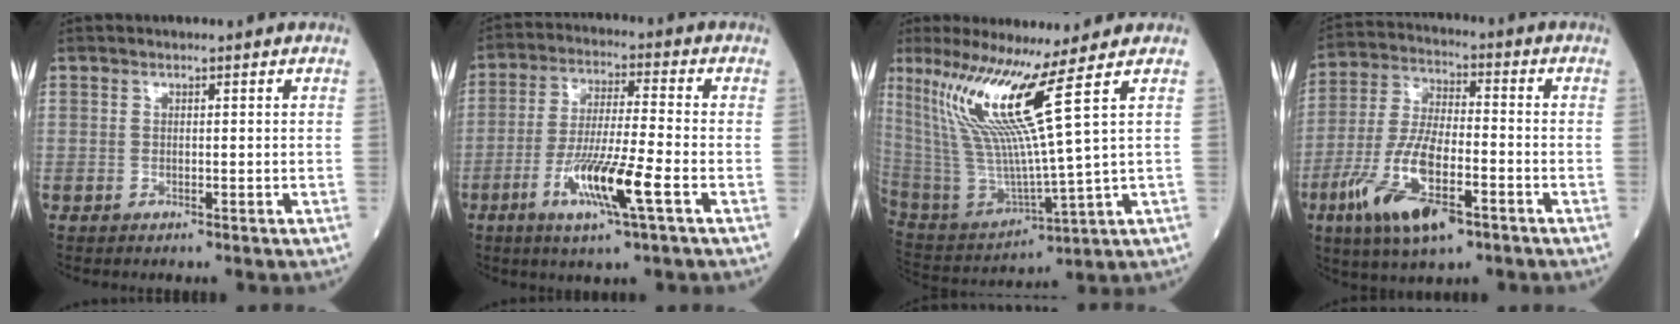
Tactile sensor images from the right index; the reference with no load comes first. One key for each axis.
{"total": 9.9, "fx": -4.0, "fy": 0.1, "fz": 9.0, "tx": -0.178, "ty": -0.012, "tz": -0.075}
{"total": 15.6, "fx": 8.1, "fy": -2.7, "fz": 13.1, "tx": -0.261, "ty": -0.019, "tz": 0.155}
{"total": 14.0, "fx": -6.6, "fy": 4.2, "fz": 11.6, "tx": -0.238, "ty": -0.013, "tz": -0.117}